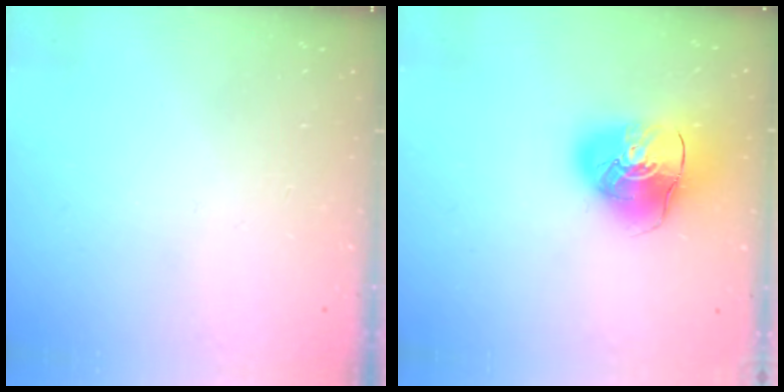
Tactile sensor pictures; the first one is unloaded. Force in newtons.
{"total": 11.7, "press": 11.5, "slide": 1.8}